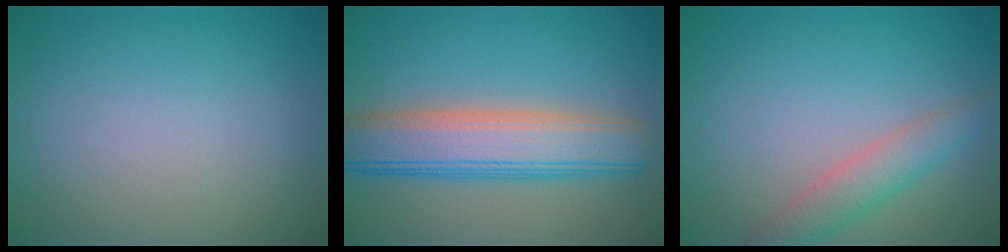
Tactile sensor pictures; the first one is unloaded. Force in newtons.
{"total": 7.3, "press": 7.3, "slide": 0.4}
{"total": 2.9, "press": 2.9, "slide": 0.2}